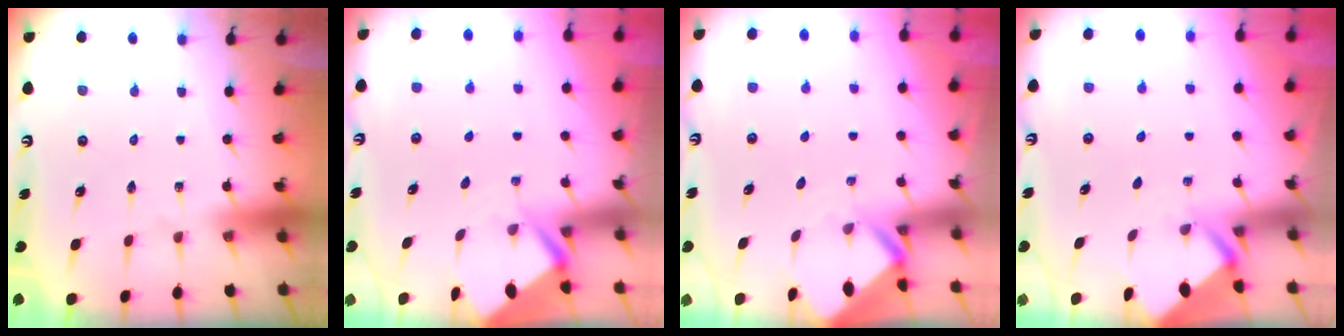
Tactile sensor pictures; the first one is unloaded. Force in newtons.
{"total": 3.5, "press": 3.5, "slide": 0.3}
{"total": 2.7, "press": 2.7, "slide": 0.2}
{"total": 2.5, "press": 2.5, "slide": 0.1}